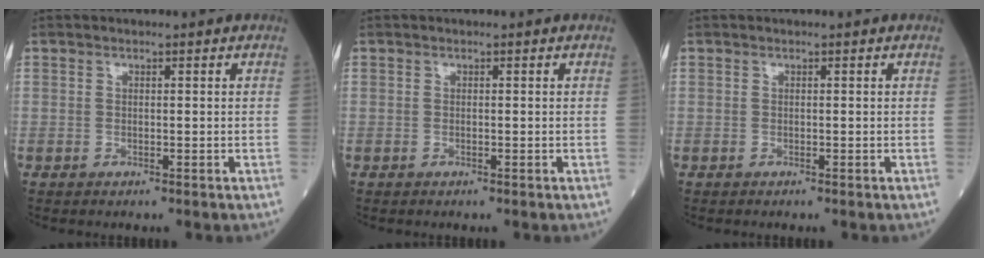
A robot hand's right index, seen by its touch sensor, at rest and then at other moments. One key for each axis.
{"total": 0.0}
{"total": 0.0}